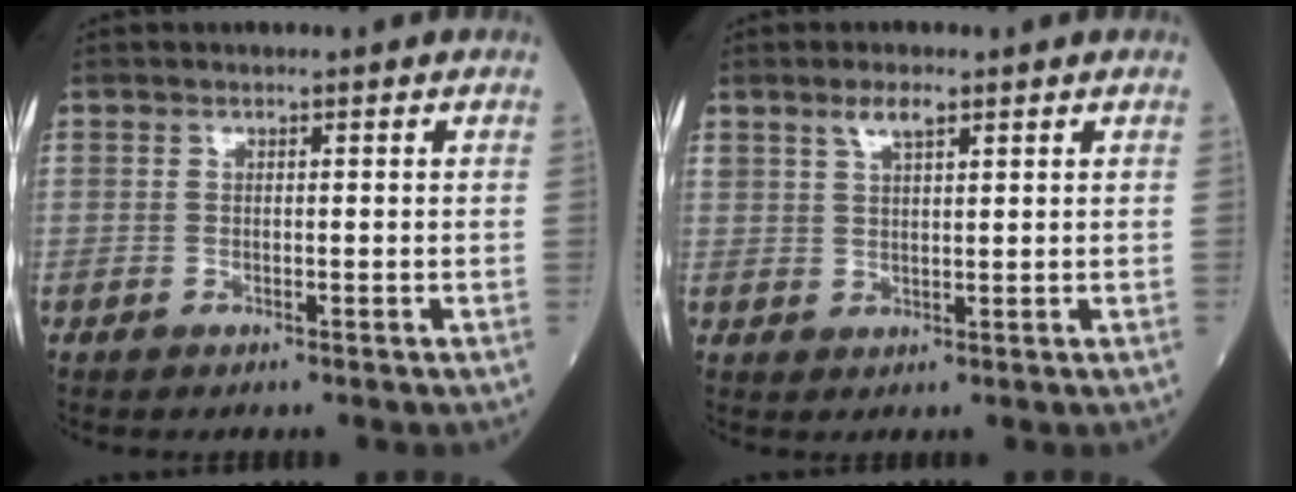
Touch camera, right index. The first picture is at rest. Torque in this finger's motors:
{"motor_torque": [-0.01, 0.00, 0.03, 0.05]}